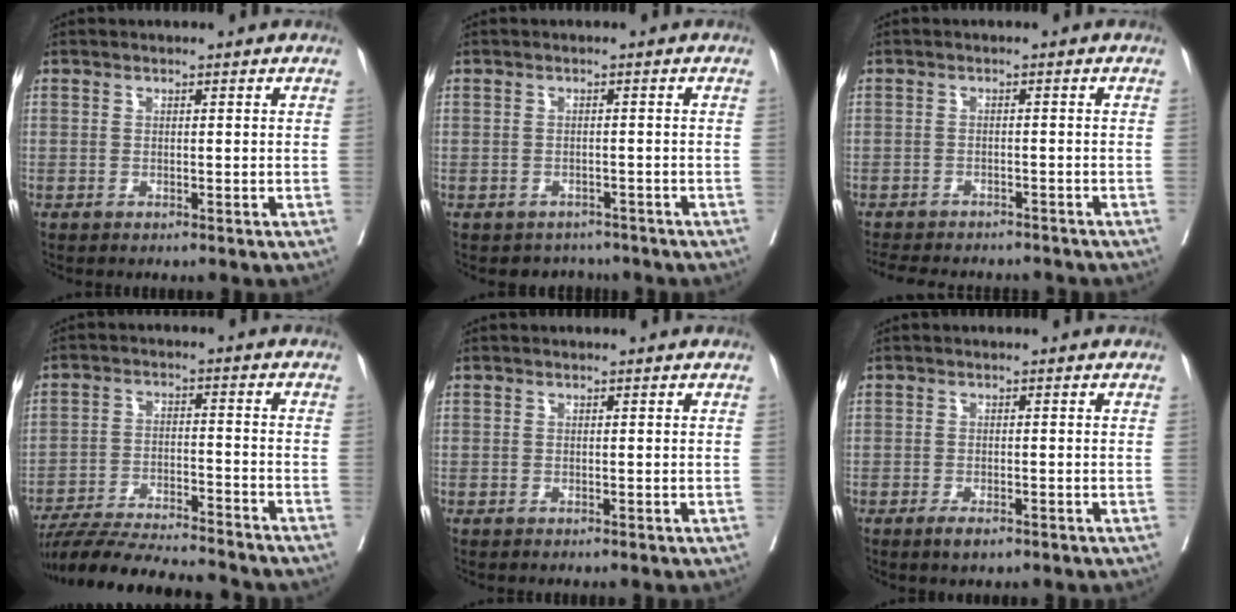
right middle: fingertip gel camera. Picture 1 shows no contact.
{"total": 2.8, "force": [-2.4, 1.4, -0.3], "torque": [0.003, 0.009, -0.033]}
{"total": 12.0, "force": [-10.7, 3.5, 4.2], "torque": [-0.083, -0.001, -0.135]}
{"total": 16.5, "force": [-15.2, 0.8, 6.6], "torque": [-0.113, -0.022, -0.237]}
{"total": 0.0}
{"total": 2.2, "force": [-1.3, 0.7, 1.5], "torque": [-0.028, -0.002, -0.019]}